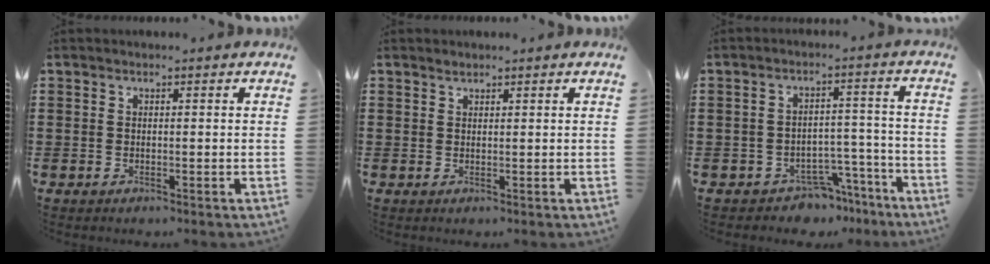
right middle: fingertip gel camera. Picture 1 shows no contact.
{"total": 0.9, "force": [0.9, 0.1, 0.0], "torque": [-0.003, 0.000, 0.017]}
{"total": 4.9, "force": [-4.5, 1.7, 1.0], "torque": [-0.022, 0.016, -0.089]}